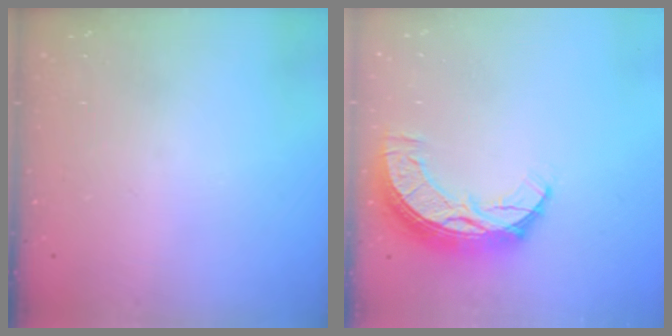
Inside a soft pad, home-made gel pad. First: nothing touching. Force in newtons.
{"total": 10.4, "press": 10.3, "slide": 0.9}